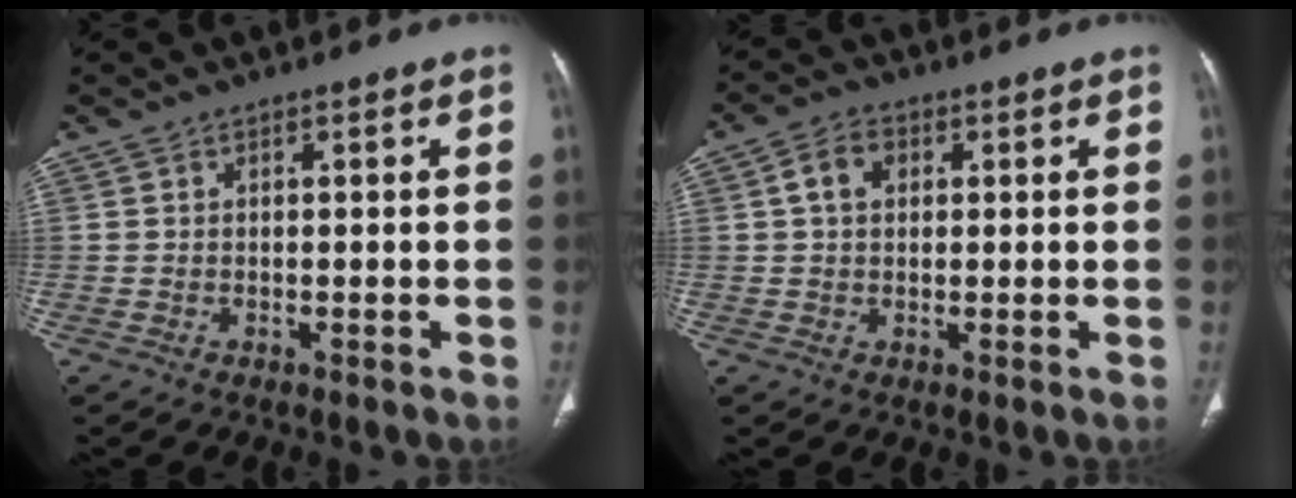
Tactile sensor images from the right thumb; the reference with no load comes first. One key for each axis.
{"total": 4.8, "fx": 1.2, "fy": 3.6, "fz": 3.0, "tx": -0.047, "ty": 0.009, "tz": 0.017}